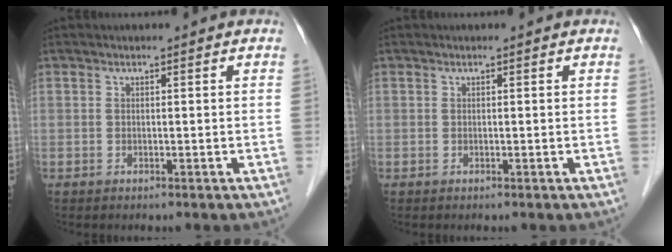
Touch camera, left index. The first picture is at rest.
{"total": 0.0}